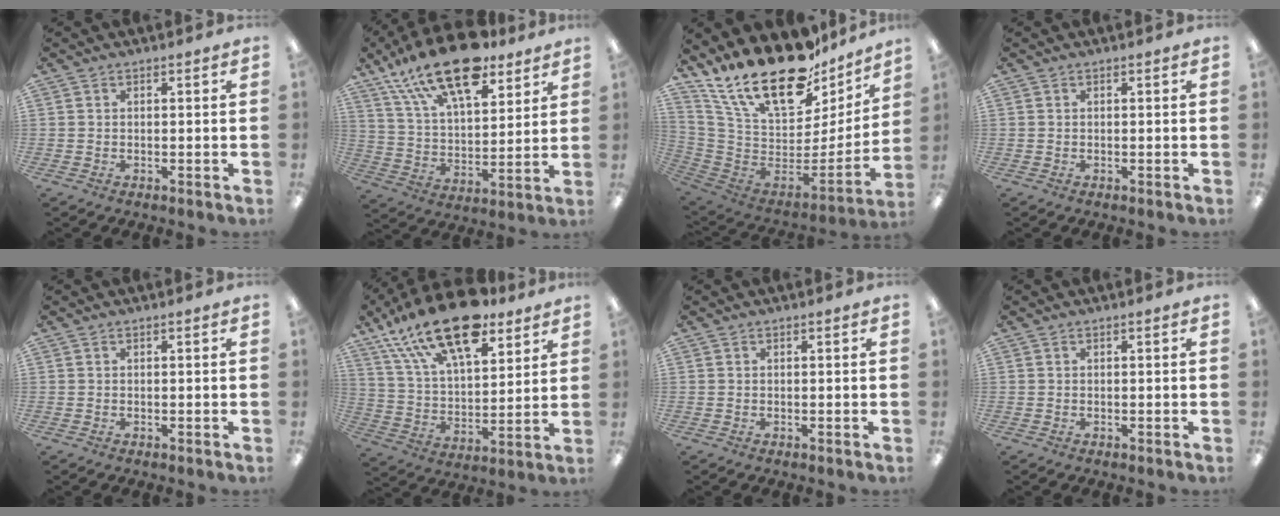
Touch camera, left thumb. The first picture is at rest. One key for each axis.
{"total": 20.5, "fx": 14.1, "fy": 8.5, "fz": 12.1, "tx": -0.217, "ty": -0.068, "tz": 0.249}
{"total": 26.0, "fx": 18.7, "fy": 10.4, "fz": 14.7, "tx": -0.258, "ty": -0.139, "tz": 0.337}
{"total": 0.0}
{"total": 0.0}
{"total": 21.3, "fx": 14.5, "fy": 9.1, "fz": 12.7, "tx": -0.218, "ty": -0.072, "tz": 0.256}
{"total": 0.0}
{"total": 0.0}